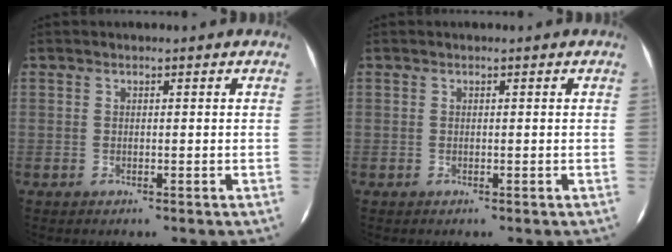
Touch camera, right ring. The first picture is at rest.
{"total": 0.0}